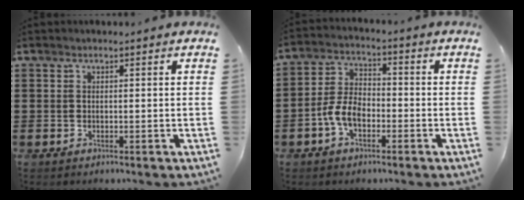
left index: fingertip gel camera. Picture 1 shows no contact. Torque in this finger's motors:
{"motor_torque": [1.28, 0.86, 0.52, 0.14]}